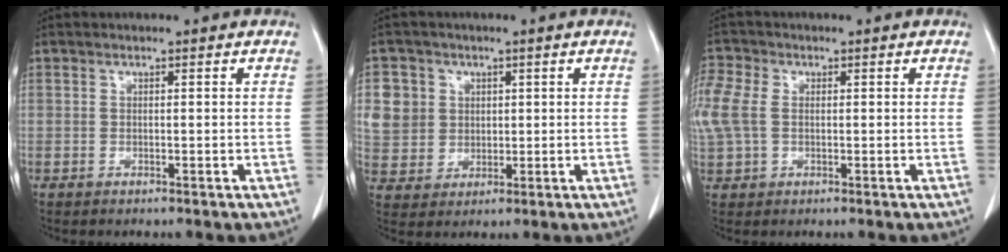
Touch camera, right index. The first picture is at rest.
{"total": 8.6, "force": [2.5, 8.1, 1.6], "torque": [-0.042, 0.024, 0.061]}
{"total": 8.0, "force": [0.8, 5.8, 5.5], "torque": [-0.171, 0.030, 0.025]}